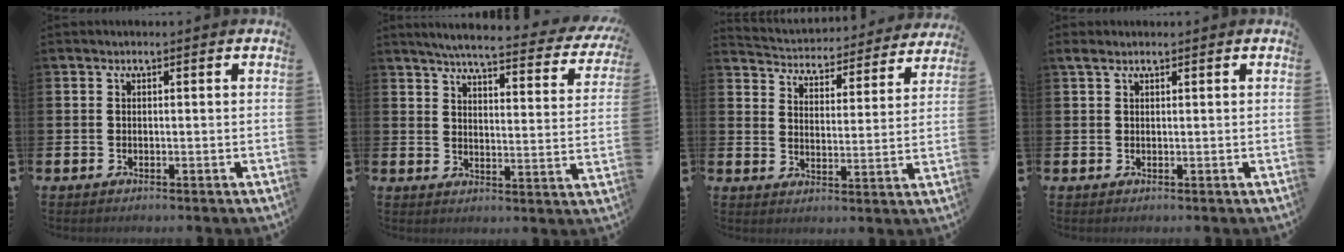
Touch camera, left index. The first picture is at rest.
{"total": 5.2, "force": [4.7, 0.5, 2.2], "torque": [-0.052, -0.040, 0.072]}
{"total": 4.1, "force": [3.9, 1.0, 0.2], "torque": [-0.026, -0.042, 0.060]}
{"total": 1.9, "force": [1.3, 0.6, 1.2], "torque": [-0.024, 0.005, 0.022]}